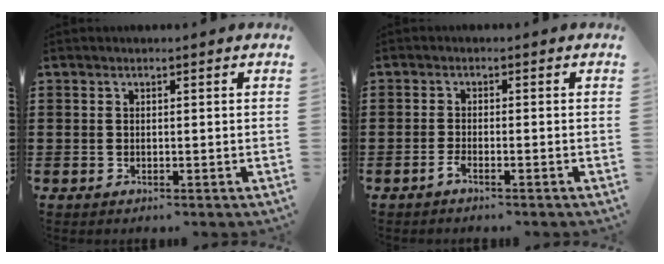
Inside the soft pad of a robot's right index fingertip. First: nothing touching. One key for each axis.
{"total": 1.5, "fx": -1.1, "fy": 0.0, "fz": 1.1, "tx": -0.034, "ty": -0.010, "tz": -0.024}